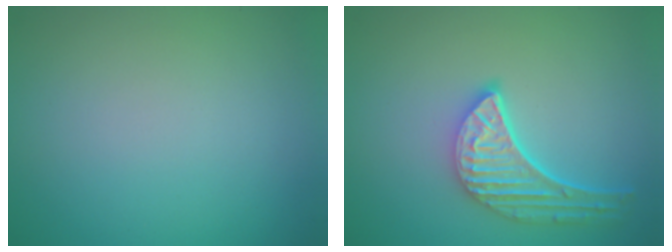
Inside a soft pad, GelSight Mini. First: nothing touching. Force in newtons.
{"total": 5.1, "press": 4.0, "slide": 3.1}